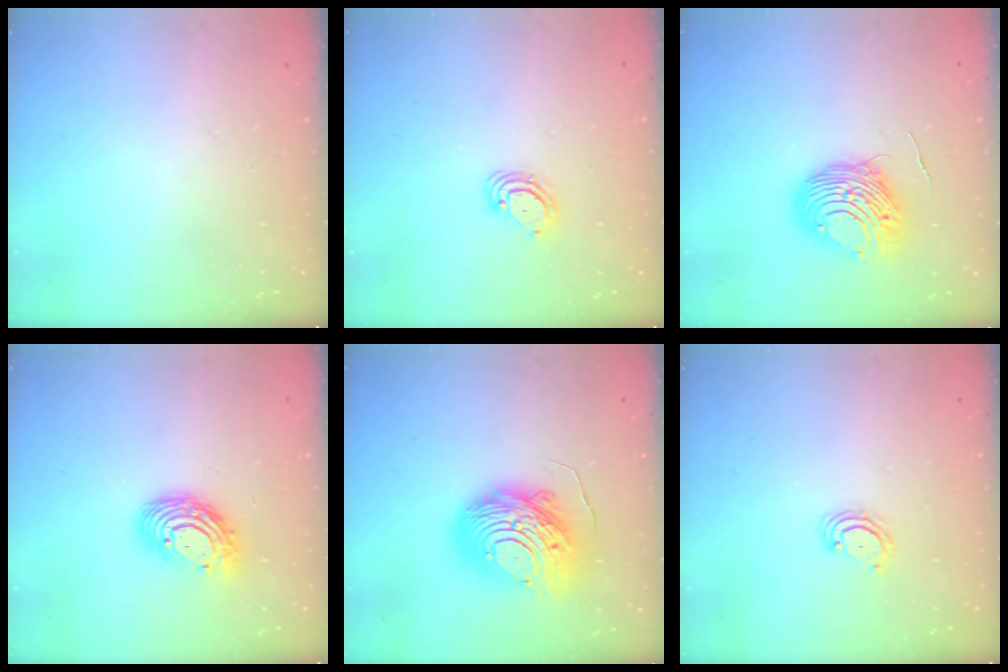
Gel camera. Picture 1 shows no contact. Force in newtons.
{"total": 4.4, "press": 4.4, "slide": 0.4}
{"total": 10.4, "press": 10.3, "slide": 1.0}
{"total": 12.1, "press": 12.0, "slide": 1.1}
{"total": 15.4, "press": 15.3, "slide": 1.4}
{"total": 3.6, "press": 3.6, "slide": 0.4}